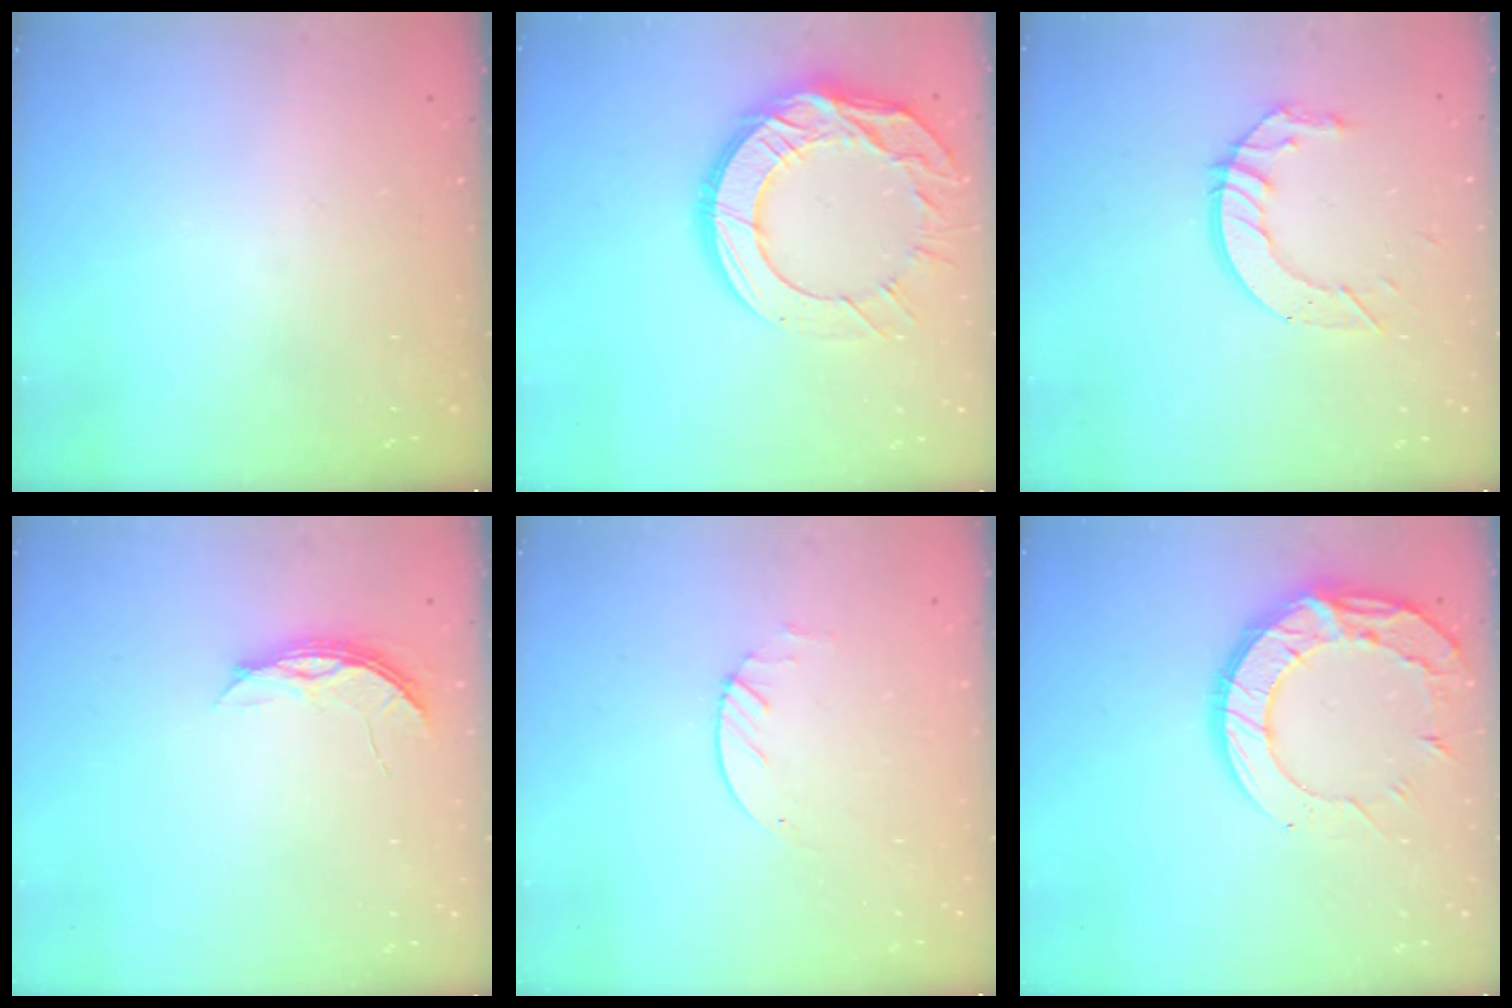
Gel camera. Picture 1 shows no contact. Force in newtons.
{"total": 17.2, "press": 17.1, "slide": 1.4}
{"total": 8.9, "press": 8.9, "slide": 0.7}
{"total": 4.4, "press": 4.4, "slide": 0.4}
{"total": 1.9, "press": 1.9, "slide": 0.3}
{"total": 15.1, "press": 15.0, "slide": 1.3}